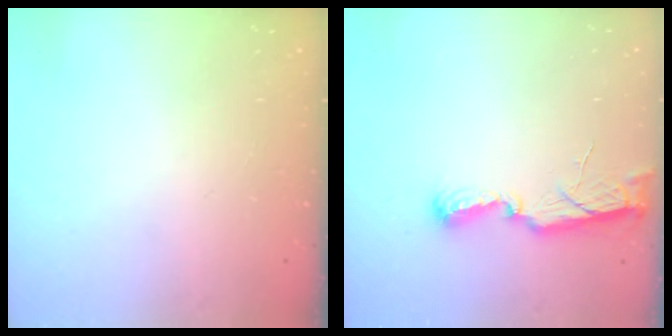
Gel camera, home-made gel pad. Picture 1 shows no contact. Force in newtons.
{"total": 7.5, "press": 7.5, "slide": 0.4}